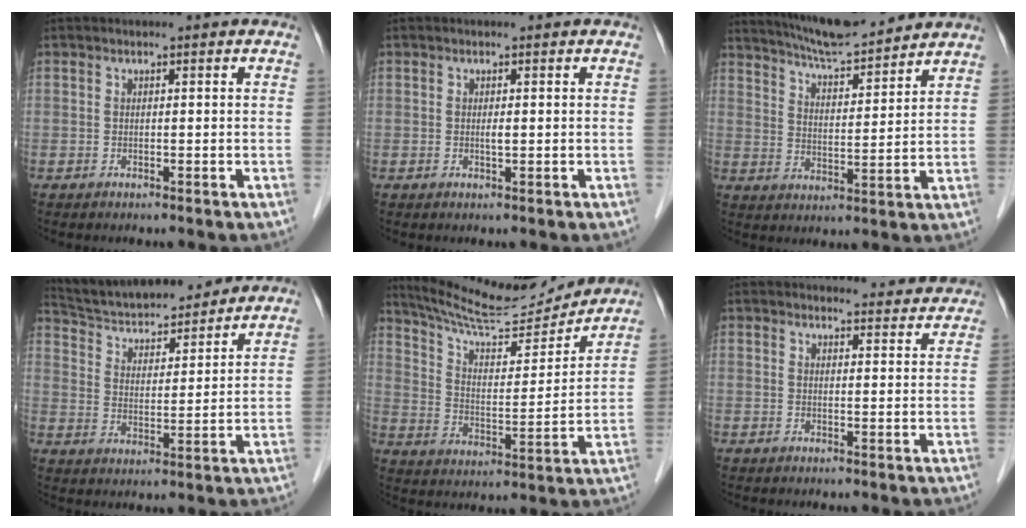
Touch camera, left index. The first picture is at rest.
{"total": 0.7, "force": [0.0, 0.1, 0.7], "torque": [-0.015, -0.003, 0.001]}
{"total": 12.1, "force": [11.3, 1.0, 4.4], "torque": [-0.079, 0.012, 0.183]}
{"total": 15.9, "force": [14.7, 3.1, 5.2], "torque": [-0.087, 0.017, 0.242]}
{"total": 16.1, "force": [15.4, 1.5, 4.5], "torque": [-0.084, -0.006, 0.245]}
{"total": 7.7, "force": [7.6, 1.3, 0.5], "torque": [0.009, -0.003, 0.072]}